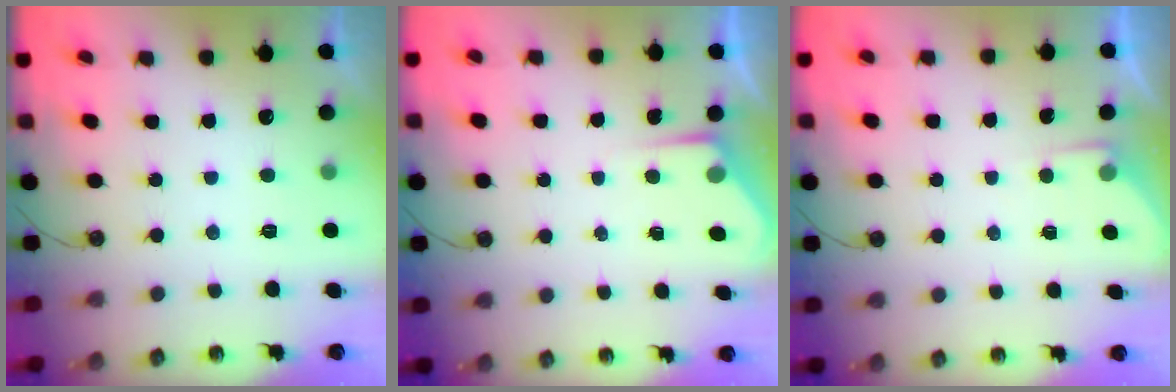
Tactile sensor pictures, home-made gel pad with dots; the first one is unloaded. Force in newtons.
{"total": 2.3, "press": 2.3, "slide": 0.3}
{"total": 3.1, "press": 3.1, "slide": 0.5}